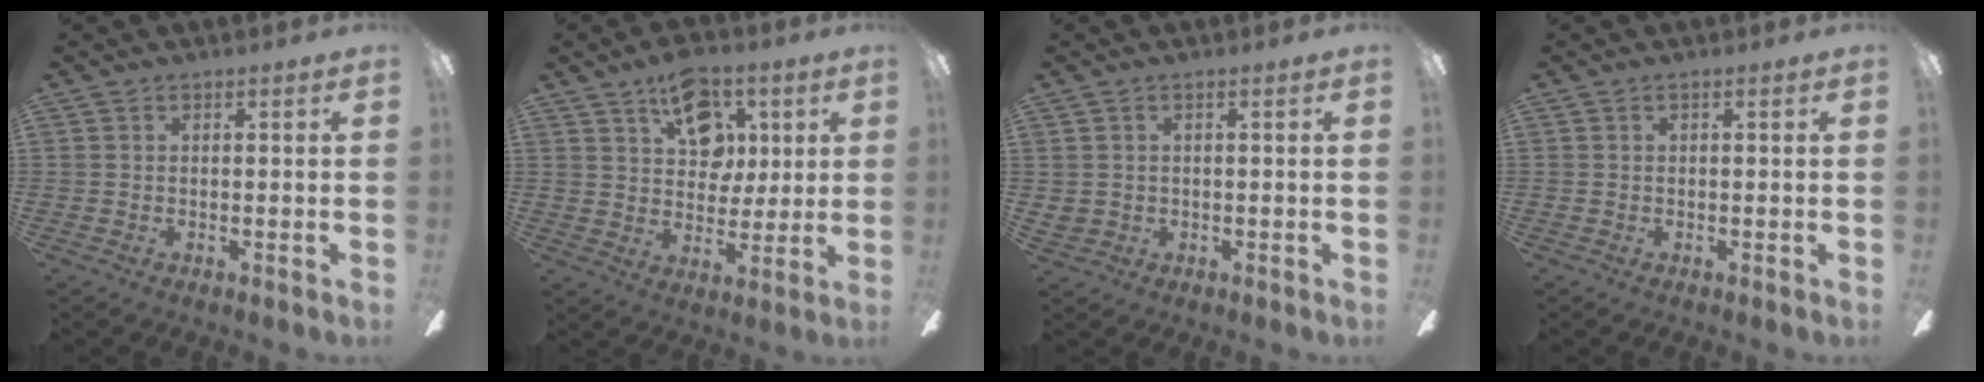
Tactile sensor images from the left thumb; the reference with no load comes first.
{"total": 13.5, "force": [7.1, 9.2, 7.0], "torque": [-0.079, -0.029, 0.126]}
{"total": 1.5, "force": [0.4, 1.4, 0.4], "torque": [-0.008, 0.002, 0.007]}
{"total": 0.0}